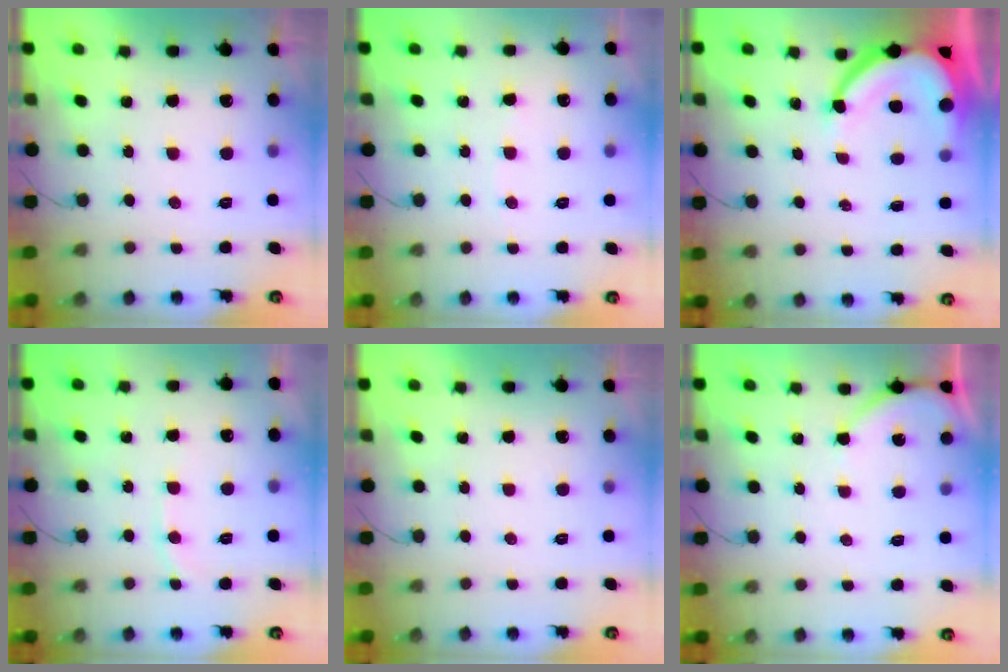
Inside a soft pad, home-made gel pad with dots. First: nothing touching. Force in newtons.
{"total": 2.6, "press": 2.6, "slide": 0.3}
{"total": 7.5, "press": 7.4, "slide": 1.0}
{"total": 3.9, "press": 3.9, "slide": 0.2}
{"total": 0.0}
{"total": 2.7, "press": 2.6, "slide": 0.6}